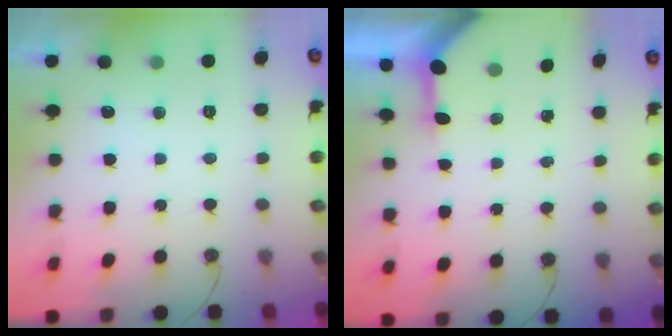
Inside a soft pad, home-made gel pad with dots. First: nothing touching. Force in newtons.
{"total": 3.3, "press": 3.3, "slide": 0.4}